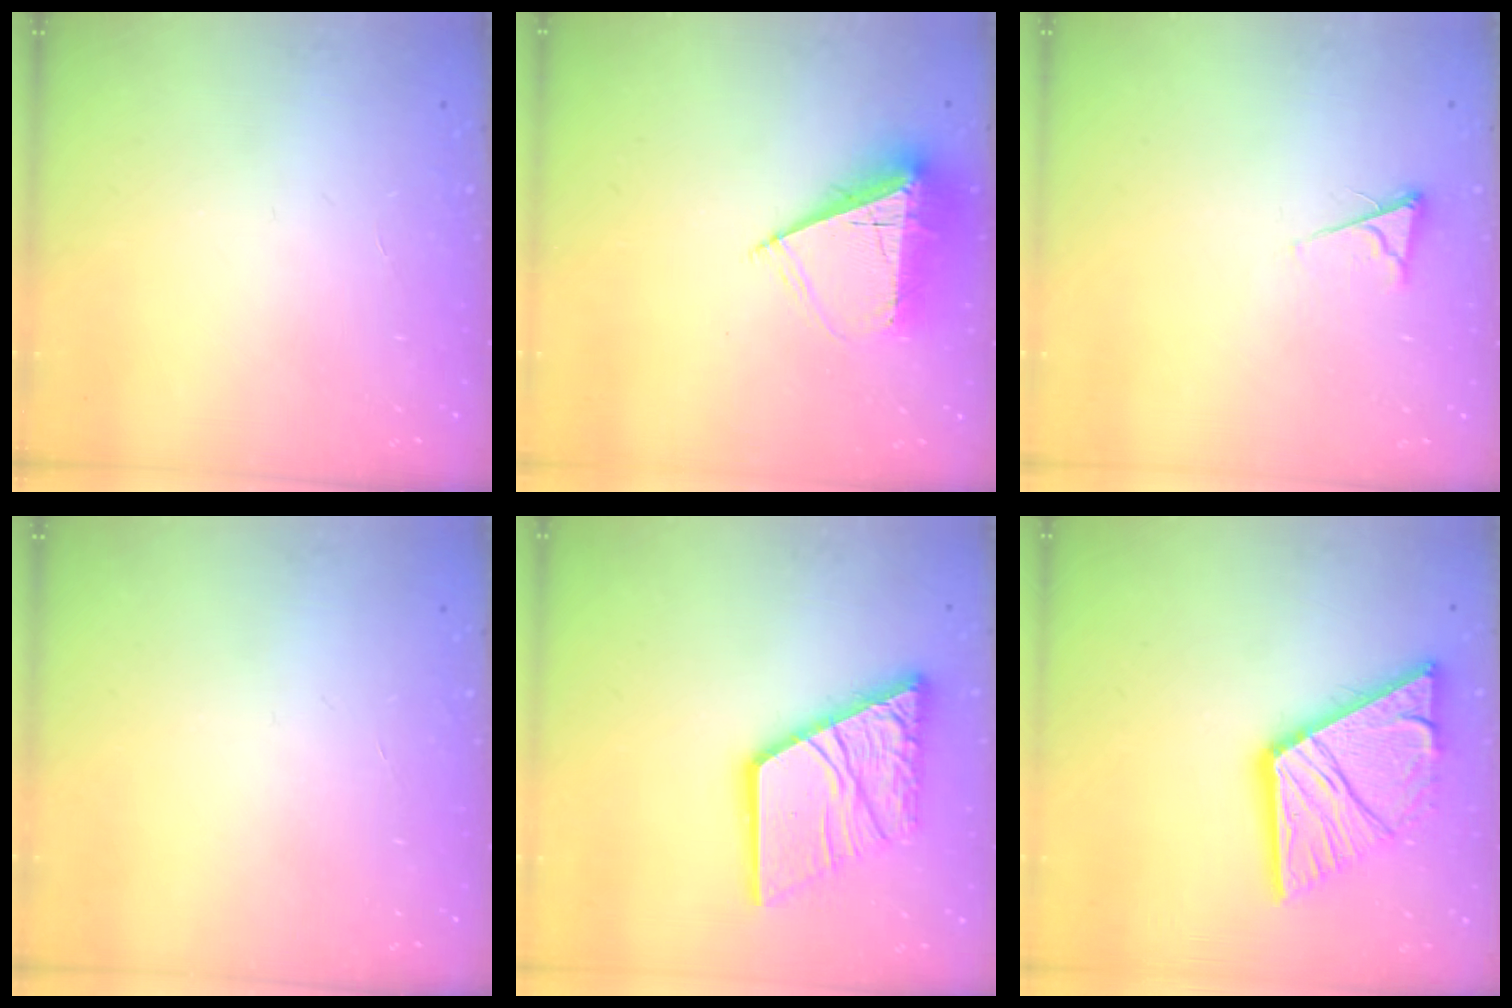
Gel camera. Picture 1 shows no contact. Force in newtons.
{"total": 11.1, "press": 11.1, "slide": 0.8}
{"total": 3.9, "press": 3.8, "slide": 0.6}
{"total": 0.0}
{"total": 18.0, "press": 17.9, "slide": 2.1}
{"total": 20.1, "press": 20.0, "slide": 2.1}